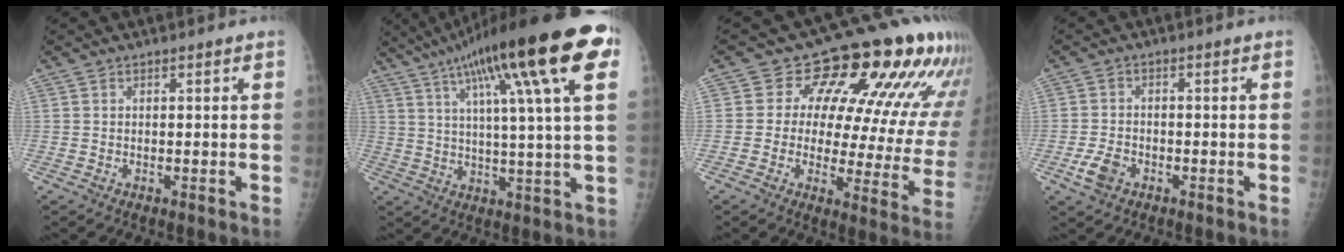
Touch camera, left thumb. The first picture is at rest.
{"total": 24.4, "force": [11.1, 3.7, 21.4], "torque": [-0.334, 0.006, 0.163]}
{"total": 18.7, "force": [10.3, 8.9, 12.8], "torque": [-0.117, -0.039, 0.108]}
{"total": 4.1, "force": [-2.0, 2.8, 2.2], "torque": [-0.042, 0.009, -0.037]}